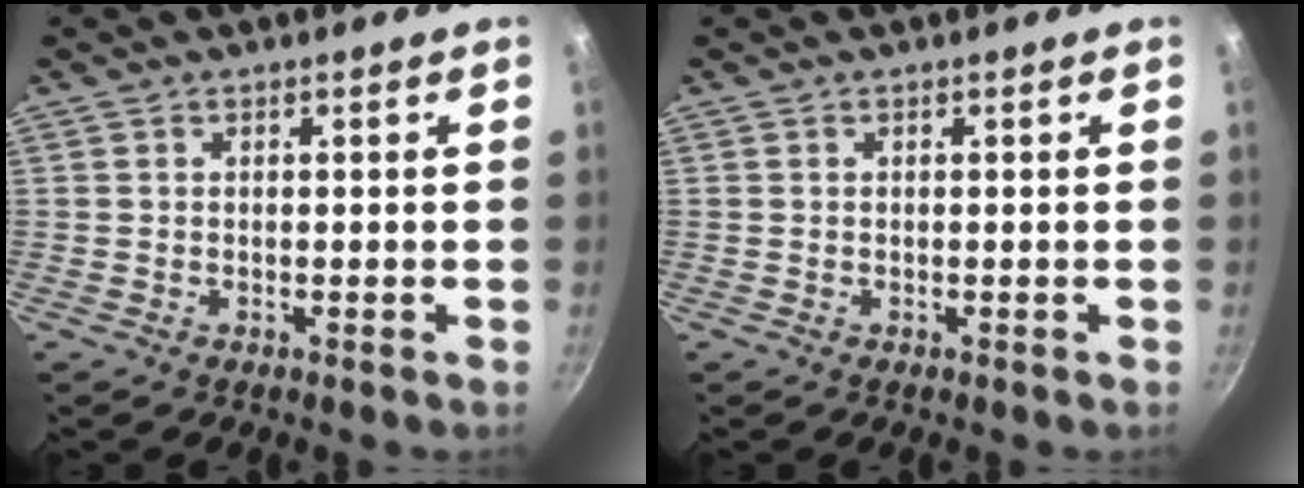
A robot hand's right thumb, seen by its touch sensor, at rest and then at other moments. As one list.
[{"total": 0.0}]